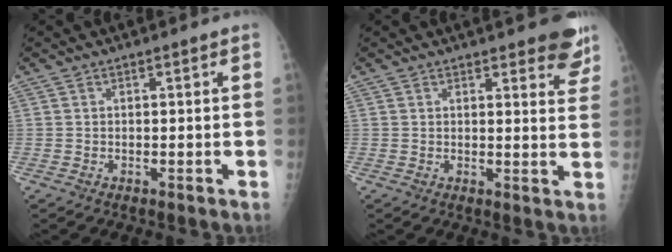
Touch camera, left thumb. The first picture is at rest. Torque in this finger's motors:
{"motor_torque": [2.04, -1.12, 0.55, -0.09, 0.10]}